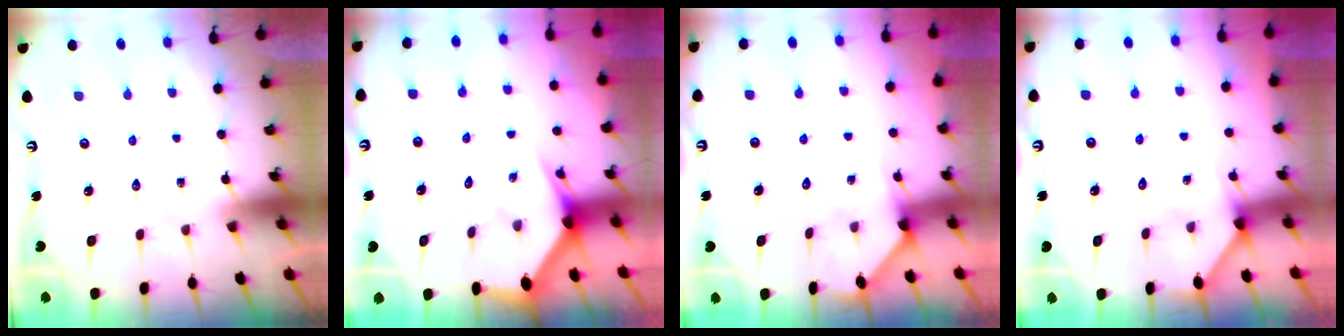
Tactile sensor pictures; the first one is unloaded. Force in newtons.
{"total": 2.7, "press": 2.7, "slide": 0.1}
{"total": 2.0, "press": 2.0, "slide": 0.1}
{"total": 2.0, "press": 2.0, "slide": 0.2}